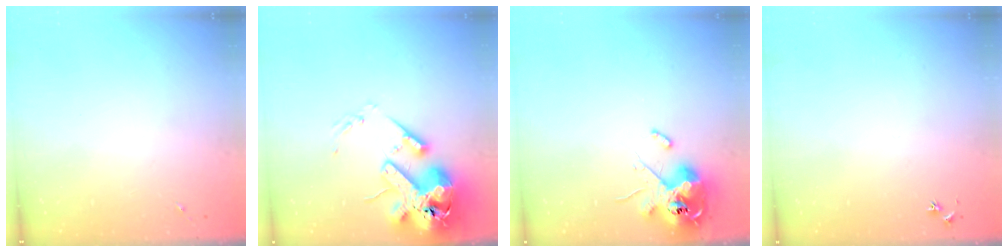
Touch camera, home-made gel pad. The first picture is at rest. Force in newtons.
{"total": 18.6, "press": 18.4, "slide": 3.2}
{"total": 12.8, "press": 12.6, "slide": 2.2}
{"total": 2.5, "press": 2.5, "slide": 0.3}